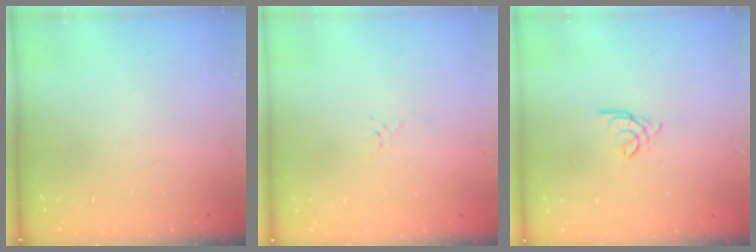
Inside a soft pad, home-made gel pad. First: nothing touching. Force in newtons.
{"total": 1.3, "press": 1.2, "slide": 0.4}
{"total": 2.8, "press": 2.7, "slide": 0.5}